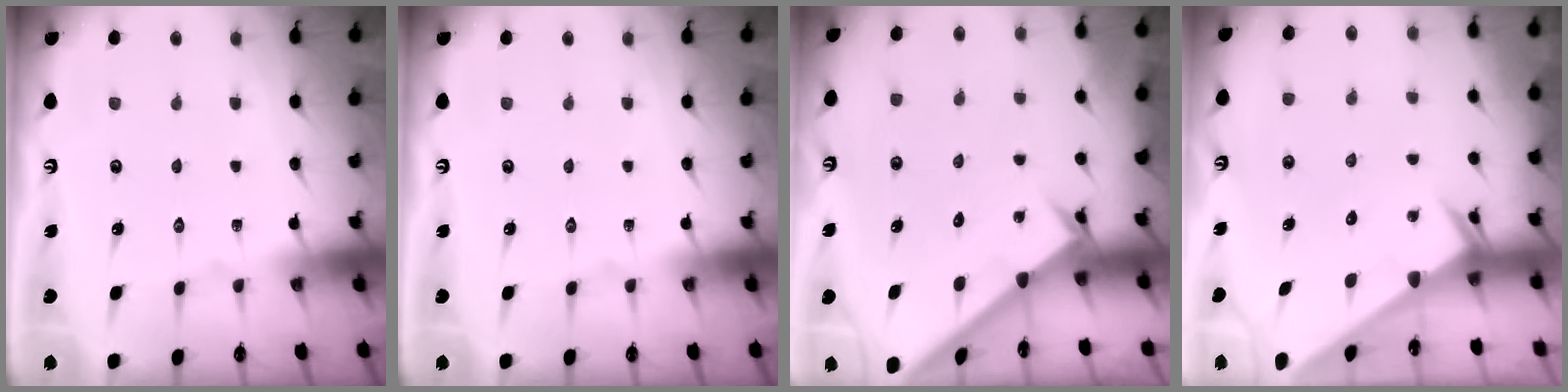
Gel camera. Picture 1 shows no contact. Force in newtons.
{"total": 0.0}
{"total": 2.2, "press": 2.2, "slide": 0.2}
{"total": 2.4, "press": 2.4, "slide": 0.0}